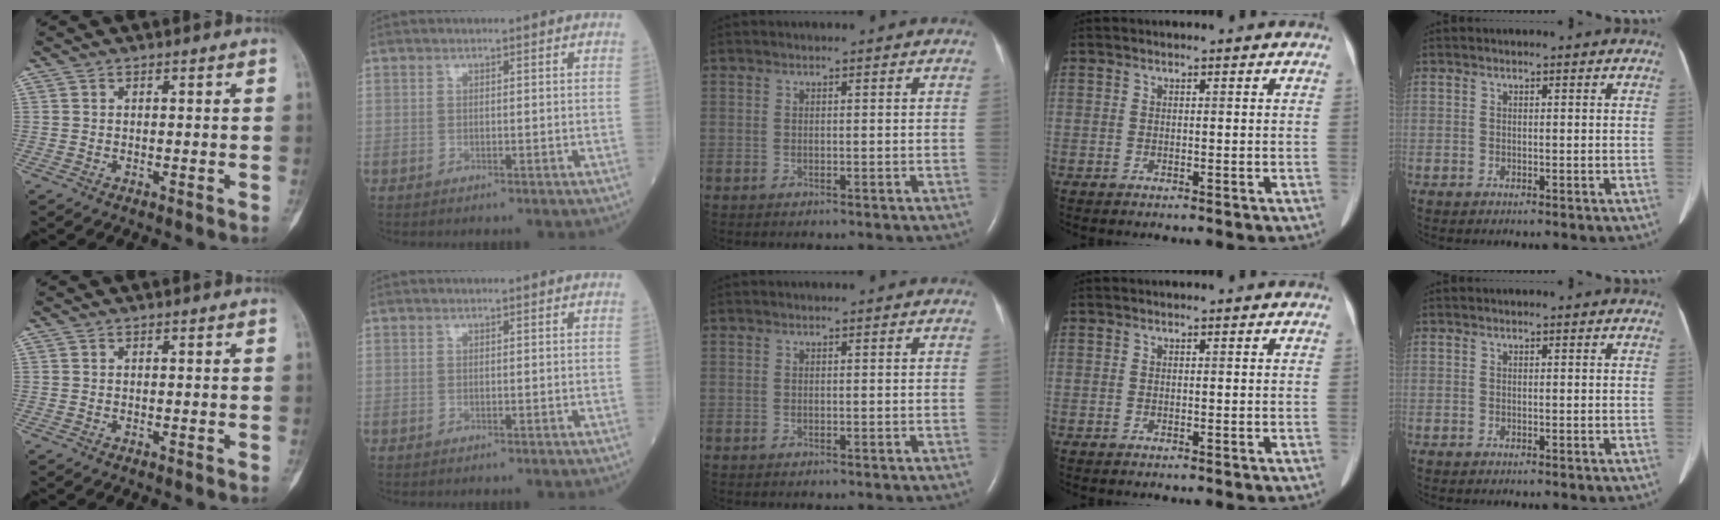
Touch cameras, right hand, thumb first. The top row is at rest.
{}